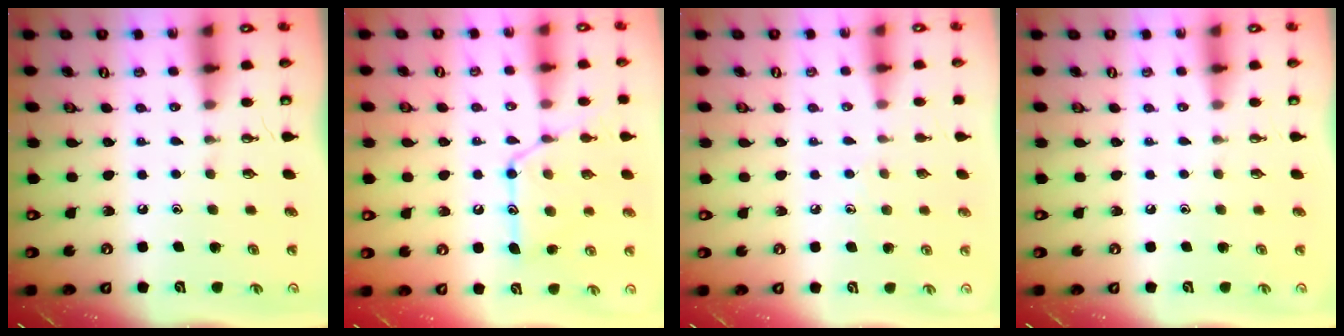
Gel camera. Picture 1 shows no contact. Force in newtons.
{"total": 16.3, "press": 16.3, "slide": 1.3}
{"total": 4.4, "press": 4.4, "slide": 0.5}
{"total": 0.0}